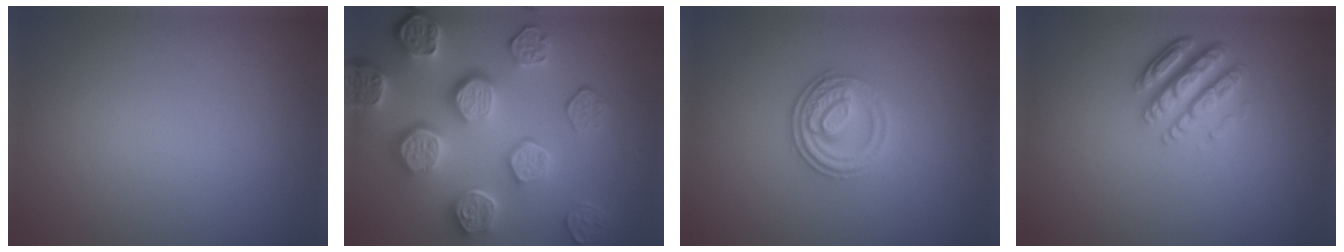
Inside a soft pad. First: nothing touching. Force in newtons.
{"total": 8.5, "press": 6.2, "slide": 5.7}
{"total": 3.3, "press": 2.9, "slide": 1.6}
{"total": 4.5, "press": 3.3, "slide": 3.1}